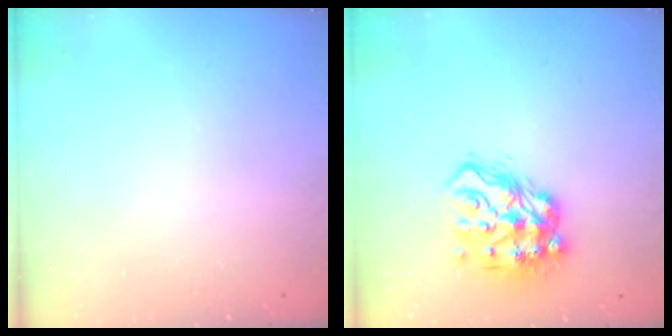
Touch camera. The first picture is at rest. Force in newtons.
{"total": 16.4, "press": 16.3, "slide": 1.6}